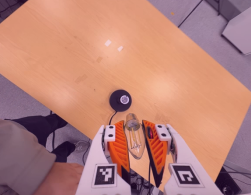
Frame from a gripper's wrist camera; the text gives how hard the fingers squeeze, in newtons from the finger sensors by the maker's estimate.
{"total": 20.5, "left": 22.0, "right": 18.9}